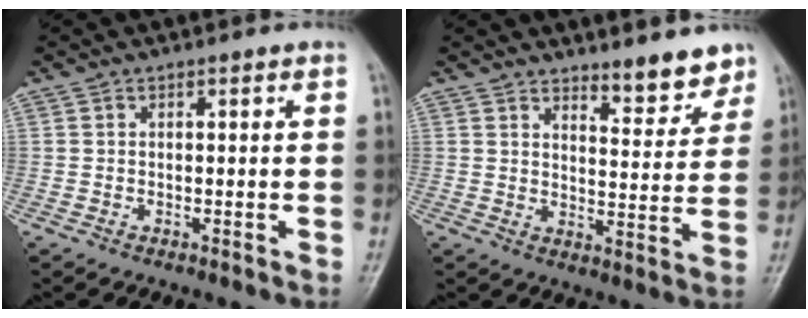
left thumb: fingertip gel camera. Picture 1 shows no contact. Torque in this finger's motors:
{"motor_torque": [0.12, 0.21, -0.12, -0.22, 0.05]}